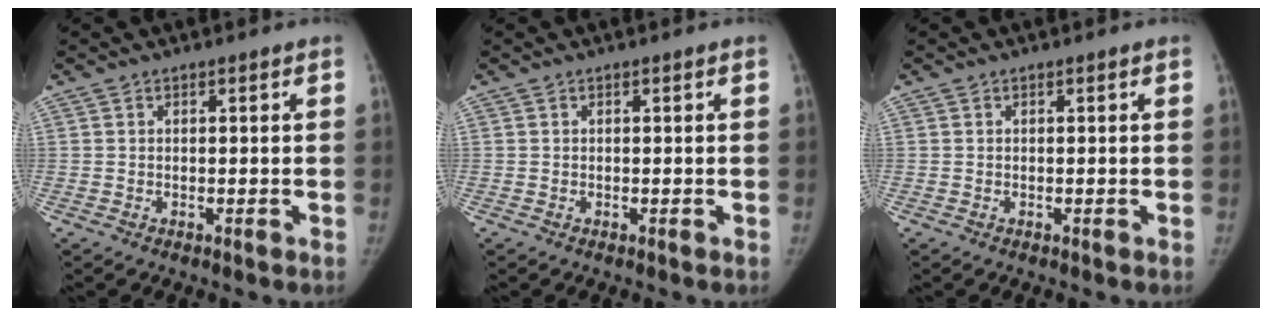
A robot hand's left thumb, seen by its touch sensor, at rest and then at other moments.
{"total": 0.0}
{"total": 0.0}